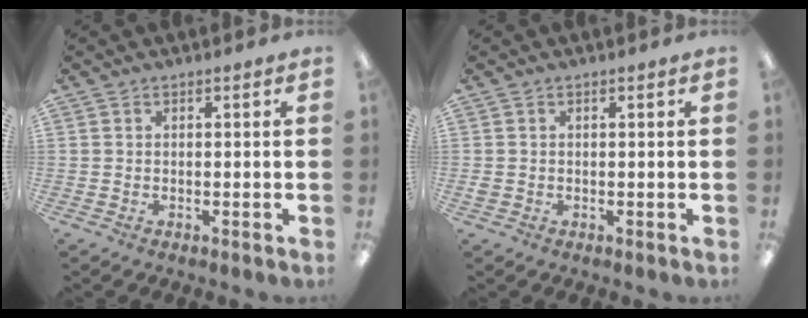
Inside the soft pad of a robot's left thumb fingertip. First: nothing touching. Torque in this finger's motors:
{"motor_torque": [0.08, 0.02, 0.29, -0.12, -0.02]}